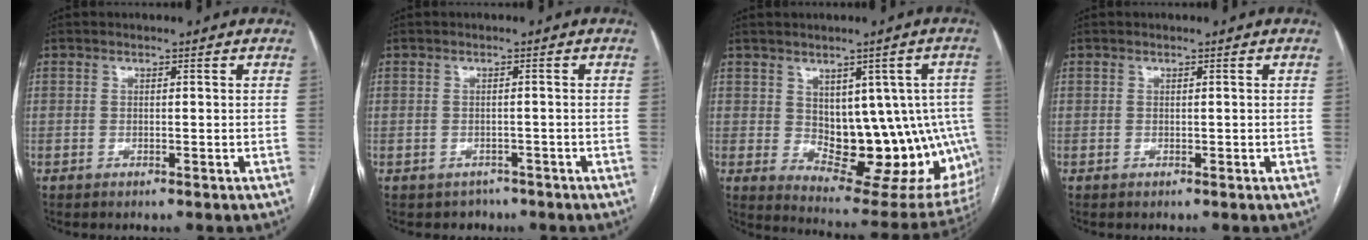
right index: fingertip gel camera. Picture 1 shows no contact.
{"total": 2.6, "force": [-1.7, 1.9, 0.0], "torque": [-0.003, 0.007, -0.024]}
{"total": 17.2, "force": [-1.1, 8.9, 14.7], "torque": [-0.136, 0.010, 0.014]}
{"total": 0.0}